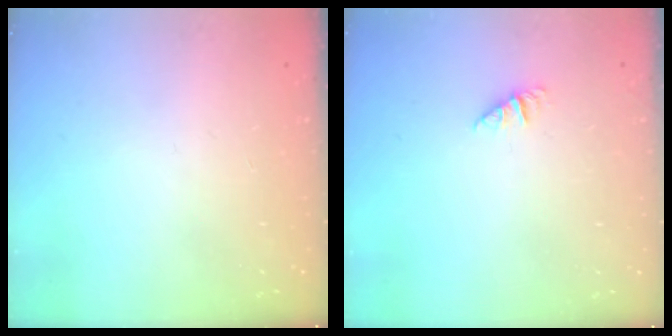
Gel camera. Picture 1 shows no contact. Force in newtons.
{"total": 0.6, "press": 0.6, "slide": 0.1}